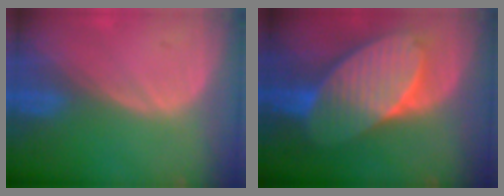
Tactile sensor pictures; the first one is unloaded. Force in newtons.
{"total": 10.9, "press": 10.9, "slide": 0.5}